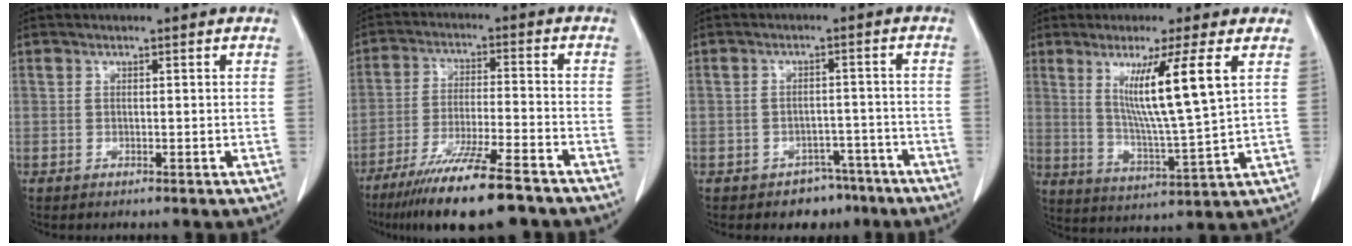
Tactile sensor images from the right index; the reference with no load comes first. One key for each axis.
{"total": 14.6, "fx": -10.9, "fy": 1.1, "fz": 9.7, "tx": -0.175, "ty": -0.040, "tz": -0.182}
{"total": 4.9, "fx": -3.4, "fy": 3.5, "fz": 0.5, "tx": 0.006, "ty": 0.020, "tz": -0.041}
{"total": 11.2, "fx": 4.2, "fy": -1.3, "fz": 10.3, "tx": -0.179, "ty": -0.022, "tz": 0.078}